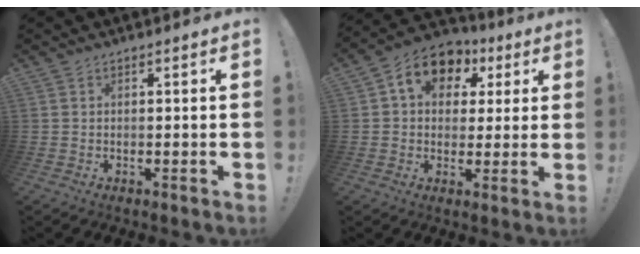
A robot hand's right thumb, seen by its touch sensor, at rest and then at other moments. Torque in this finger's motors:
{"motor_torque": [1.03, 2.34, 0.57, -0.42, 0.01]}